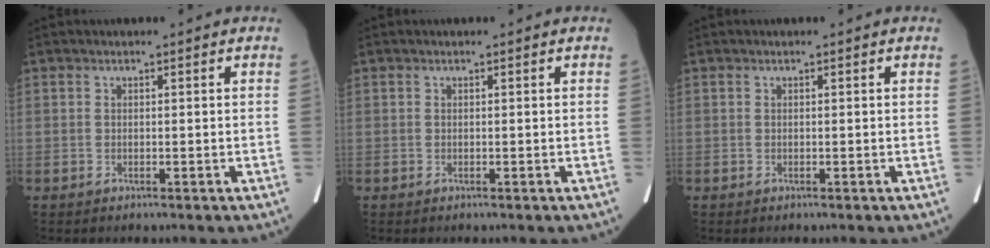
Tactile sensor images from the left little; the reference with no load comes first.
{"total": 0.0}
{"total": 0.0}